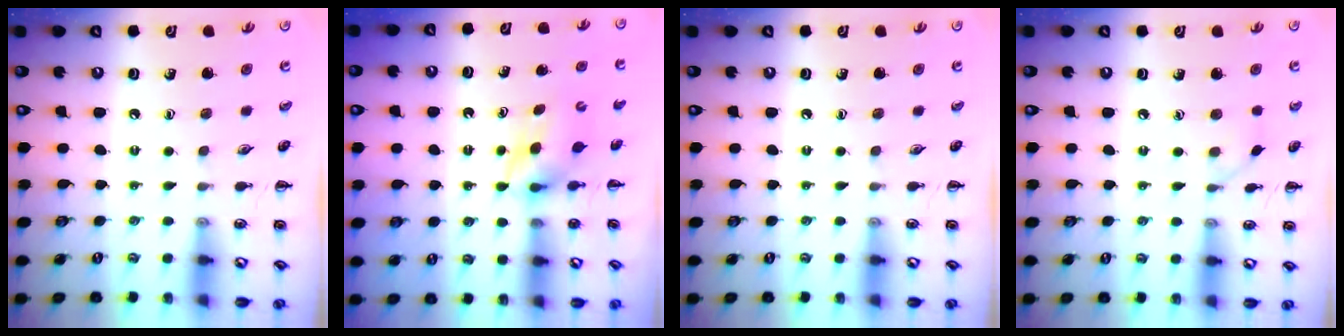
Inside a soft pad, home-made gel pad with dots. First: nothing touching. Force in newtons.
{"total": 4.5, "press": 4.3, "slide": 1.3}
{"total": 0.0}
{"total": 2.8, "press": 2.5, "slide": 1.1}